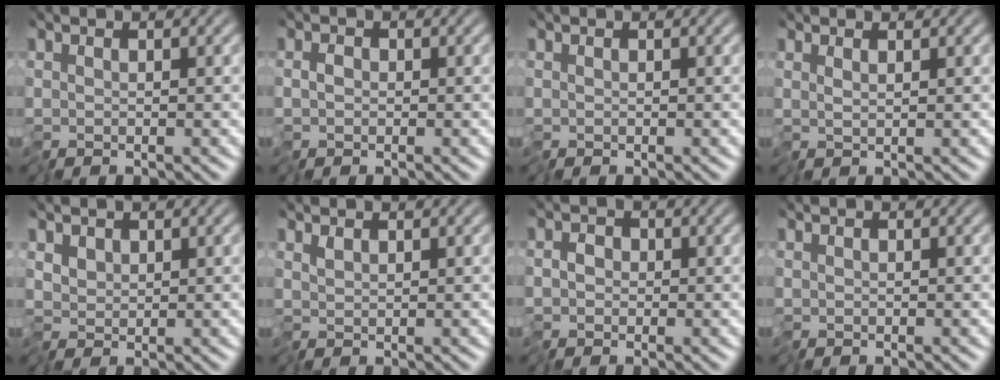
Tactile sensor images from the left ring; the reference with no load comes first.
{"total": 1.0, "force": [-0.5, 0.7, 0.6], "torque": [-0.004, 0.001, -0.013]}
{"total": 0.0}
{"total": 0.9, "force": [0.6, -0.4, 0.5], "torque": [-0.007, 0.003, 0.013]}
{"total": 1.2, "force": [0.3, 1.0, 0.7], "torque": [-0.010, 0.001, 0.007]}
{"total": 0.5, "force": [0.4, -0.3, 0.2], "torque": [0.000, 0.000, 0.010]}
{"total": 2.0, "force": [-0.5, 1.6, 1.1], "torque": [-0.009, 0.004, -0.013]}
{"total": 0.0}